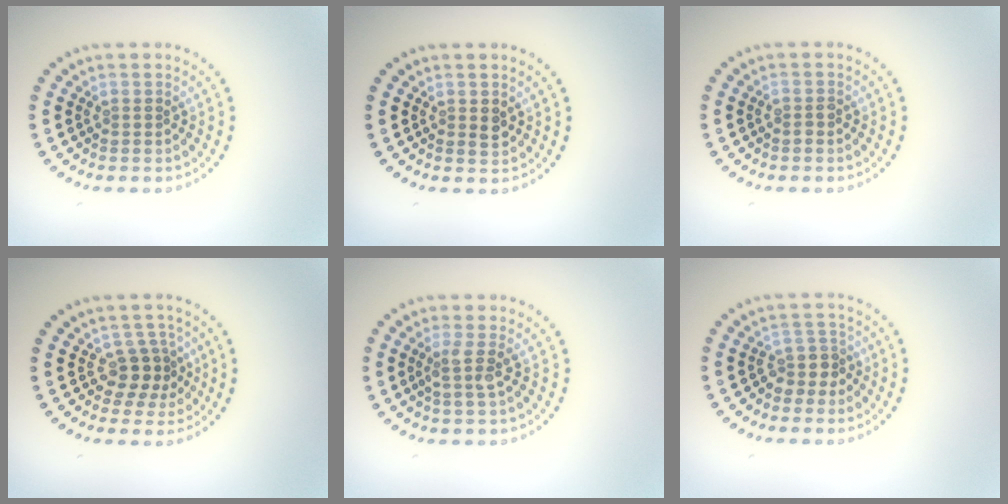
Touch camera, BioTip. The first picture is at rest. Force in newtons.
{"total": 1.1, "press": 1.1, "slide": 0.0}
{"total": 0.8, "press": 0.7, "slide": 0.3}
{"total": 2.6, "press": 2.2, "slide": 1.4}
{"total": 1.8, "press": 1.3, "slide": 1.3}
{"total": 2.2, "press": 1.7, "slide": 1.5}